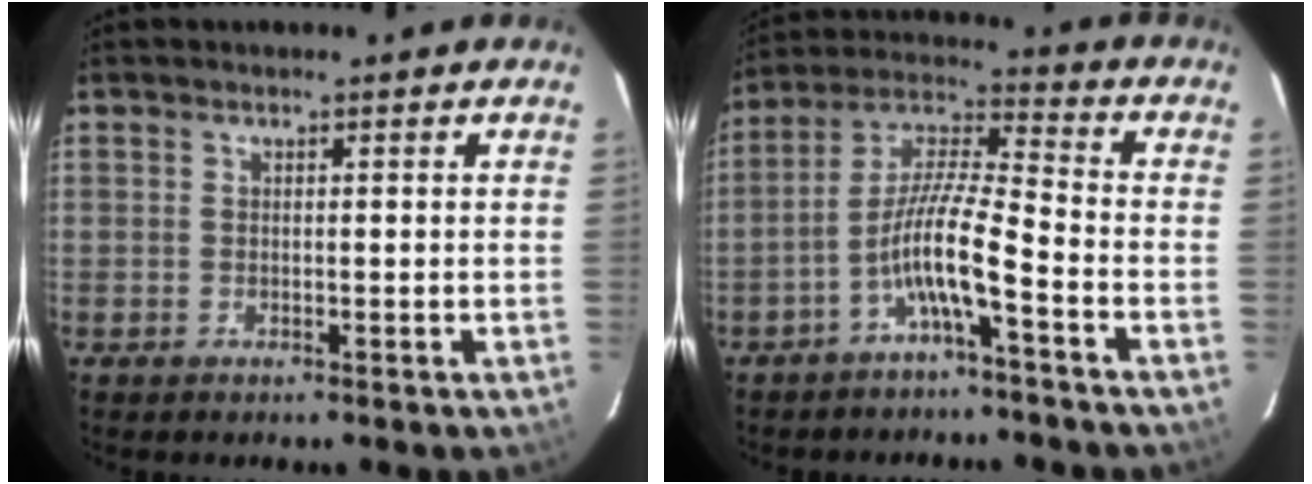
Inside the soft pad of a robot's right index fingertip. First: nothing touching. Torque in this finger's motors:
{"motor_torque": [1.62, -0.52, 0.89, 0.21]}